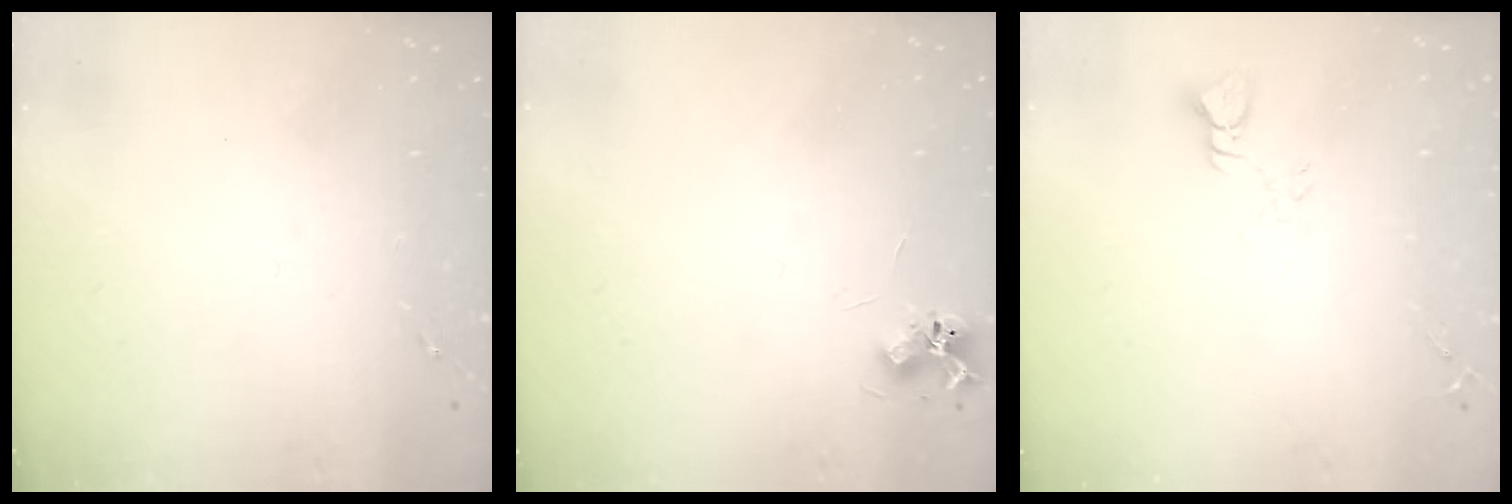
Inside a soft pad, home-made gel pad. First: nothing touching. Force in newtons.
{"total": 6.5, "press": 6.5, "slide": 0.8}
{"total": 2.8, "press": 2.8, "slide": 0.2}